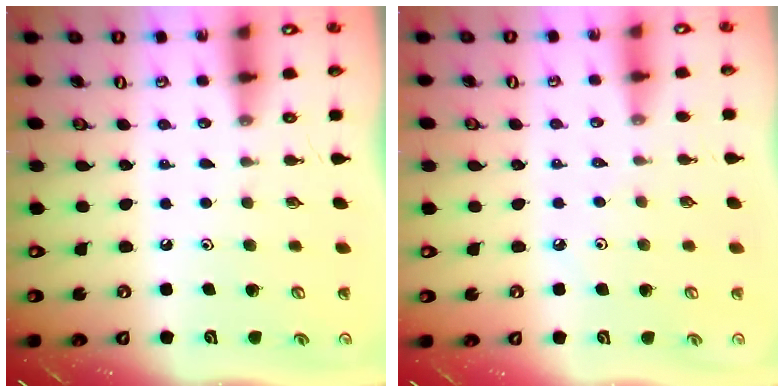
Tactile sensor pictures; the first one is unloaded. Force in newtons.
{"total": 2.0, "press": 2.0, "slide": 0.5}